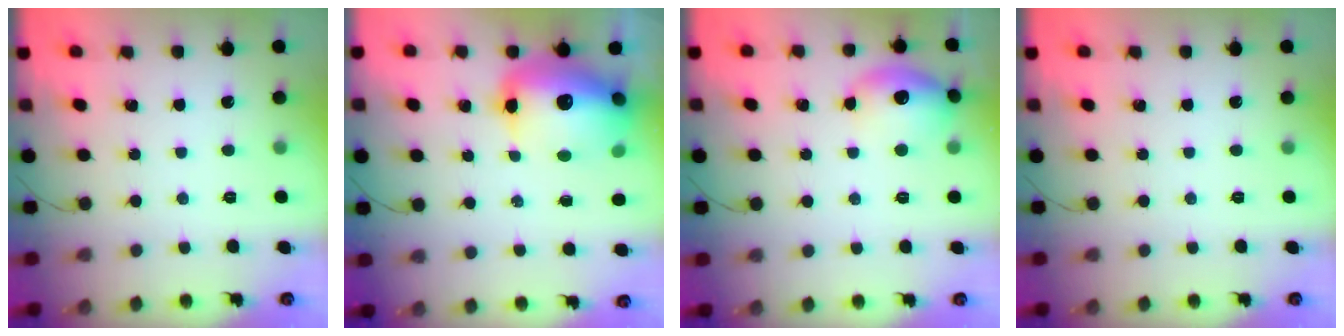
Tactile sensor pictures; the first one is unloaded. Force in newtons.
{"total": 18.3, "press": 17.8, "slide": 4.1}
{"total": 11.6, "press": 11.5, "slide": 1.2}
{"total": 0.0}